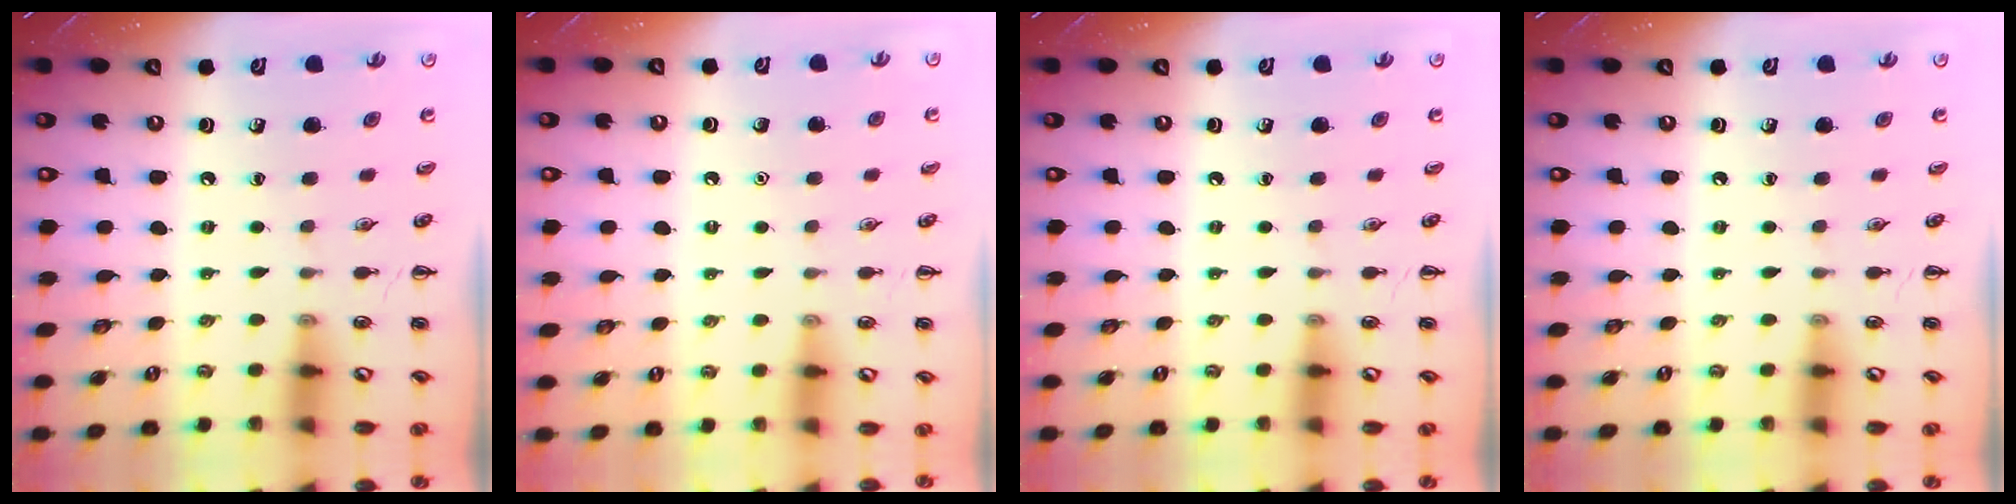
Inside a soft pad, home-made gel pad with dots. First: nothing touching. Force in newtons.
{"total": 1.5, "press": 1.5, "slide": 0.1}
{"total": 0.0}
{"total": 0.0}